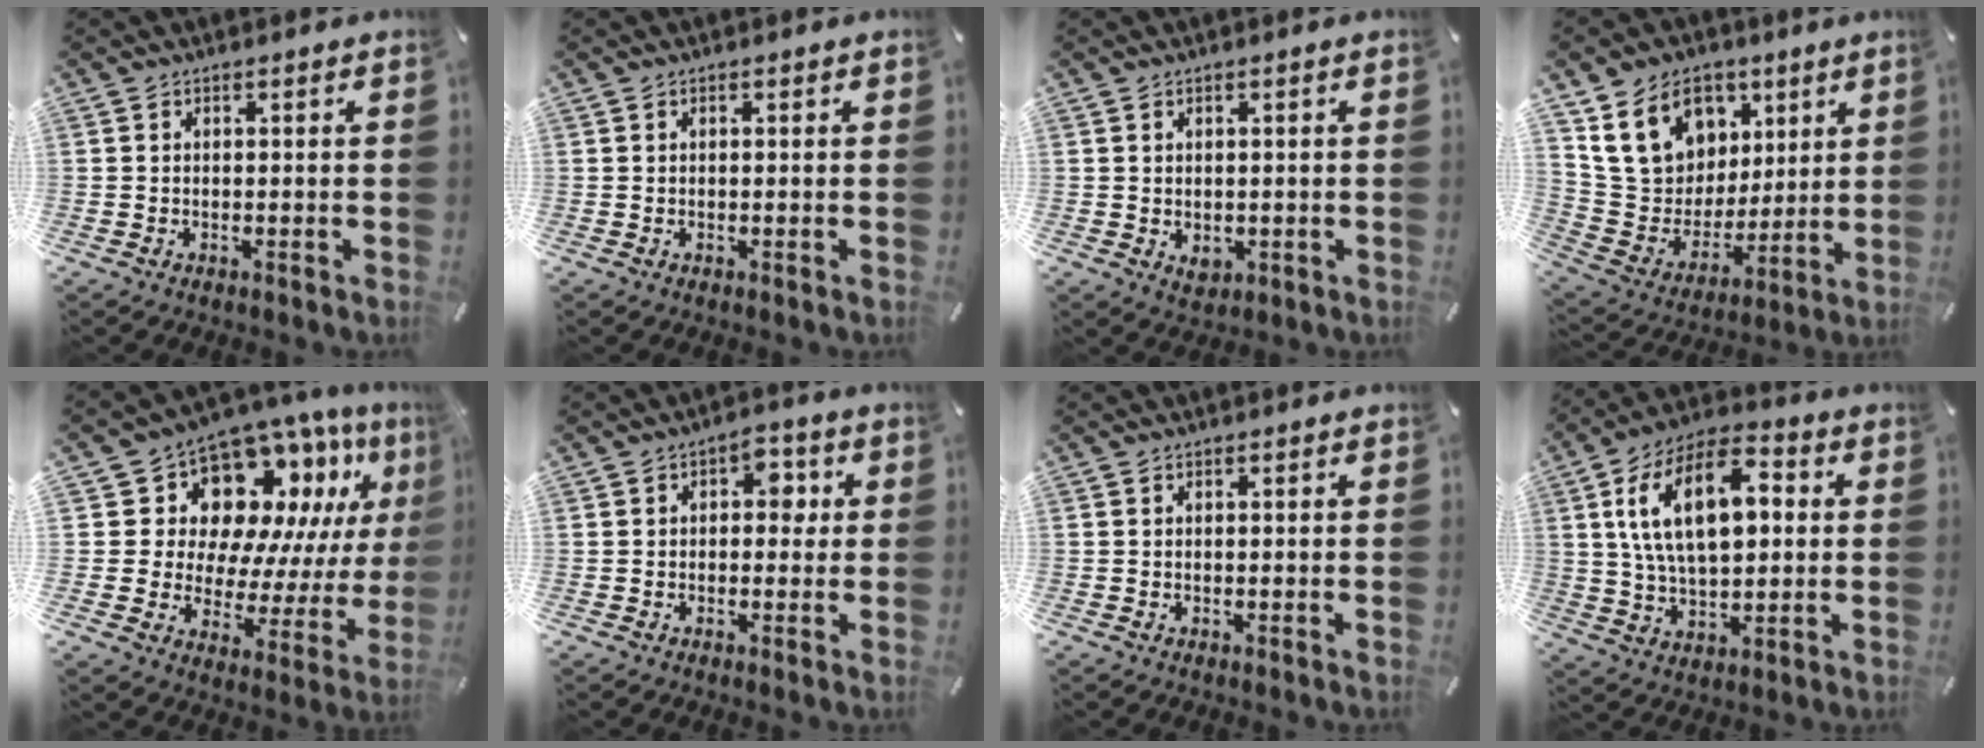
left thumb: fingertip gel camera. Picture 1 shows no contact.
{"total": 0.0}
{"total": 2.4, "force": [-0.2, 2.1, 1.1], "torque": [-0.010, -0.001, -0.003]}
{"total": 16.9, "force": [8.0, 13.4, 6.4], "torque": [-0.119, -0.033, 0.164]}
{"total": 13.9, "force": [8.7, 9.4, 5.3], "torque": [-0.076, -0.099, 0.151]}
{"total": 4.7, "force": [0.8, 3.2, 3.3], "torque": [-0.027, -0.003, 0.001]}
{"total": 0.0}
{"total": 17.7, "force": [4.3, 10.1, 13.9], "torque": [-0.270, 0.008, 0.070]}